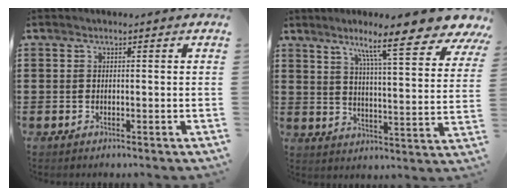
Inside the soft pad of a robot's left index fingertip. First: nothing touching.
{"total": 11.5, "force": [8.5, 0.6, 7.7], "torque": [-0.141, -0.045, 0.135]}